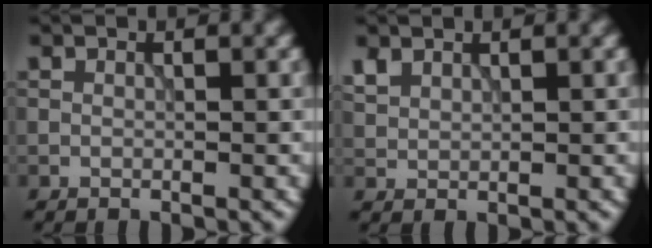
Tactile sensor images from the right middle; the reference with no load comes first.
{"total": 1.4, "force": [1.2, 0.7, 0.5], "torque": [-0.018, 0.005, 0.031]}